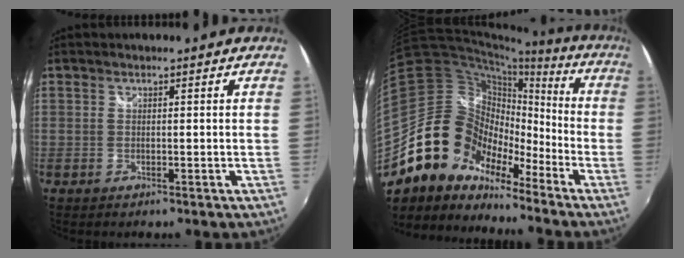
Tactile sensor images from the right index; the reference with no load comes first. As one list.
[{"total": 15.3, "force": [-10.6, 10.2, 4.1], "torque": [-0.086, 0.031, -0.208]}]